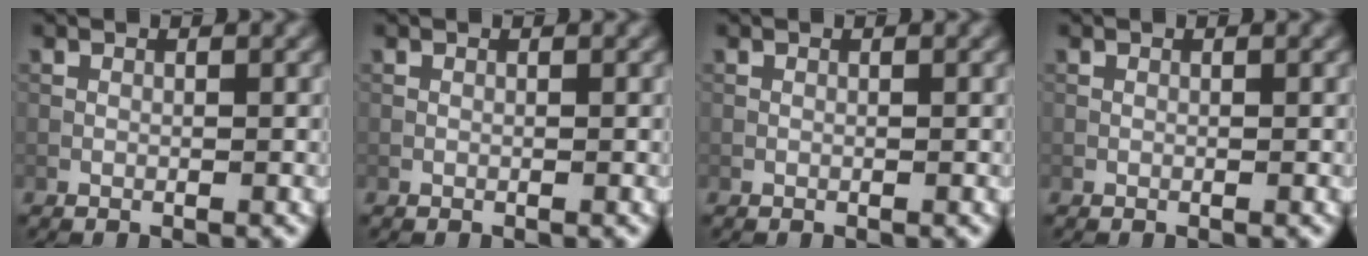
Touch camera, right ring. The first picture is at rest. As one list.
[{"total": 0.0}, {"total": 0.0}, {"total": 0.0}]